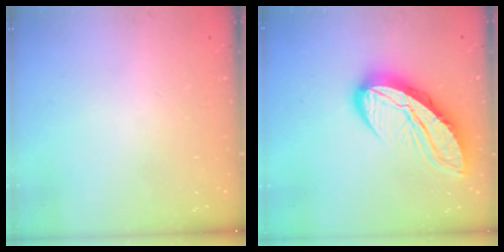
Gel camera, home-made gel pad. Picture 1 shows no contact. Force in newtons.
{"total": 15.7, "press": 15.6, "slide": 1.4}